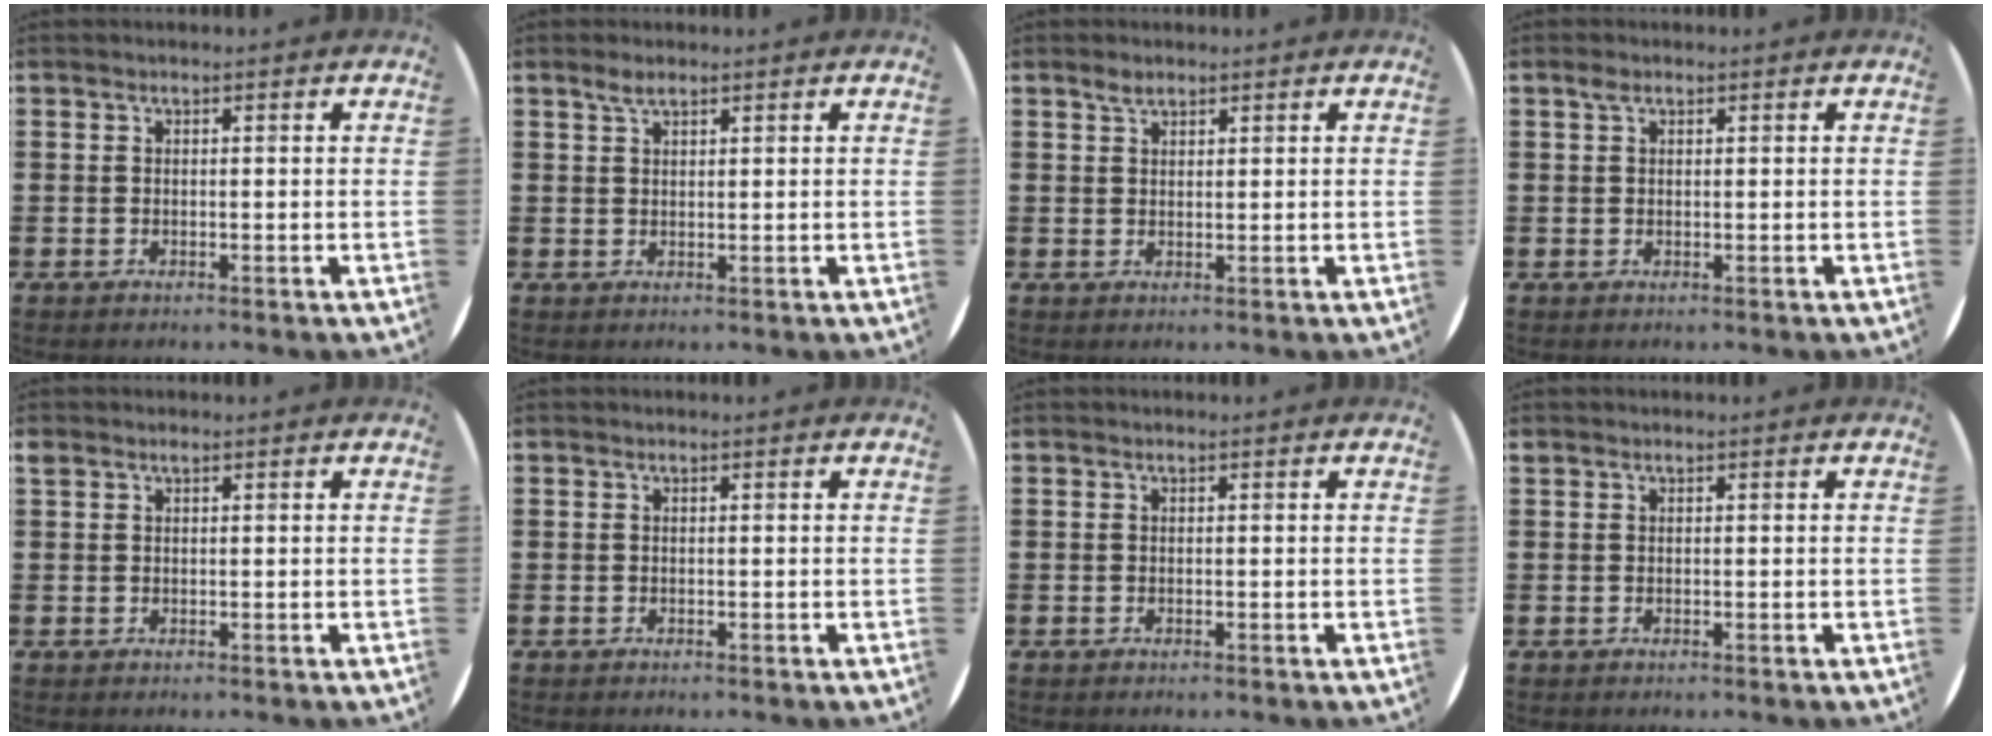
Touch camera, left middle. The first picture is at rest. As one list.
[{"total": 1.9, "force": [1.4, 0.5, 1.2], "torque": [-0.025, 0.005, 0.024]}, {"total": 1.6, "force": [1.3, 0.6, 0.7], "torque": [-0.014, 0.005, 0.024]}, {"total": 1.0, "force": [0.6, 0.6, 0.5], "torque": [-0.004, 0.003, 0.008]}, {"total": 0.5, "force": [0.4, 0.2, 0.3], "torque": [-0.005, 0.003, 0.007]}, {"total": 0.0}, {"total": 0.0}, {"total": 0.0}]